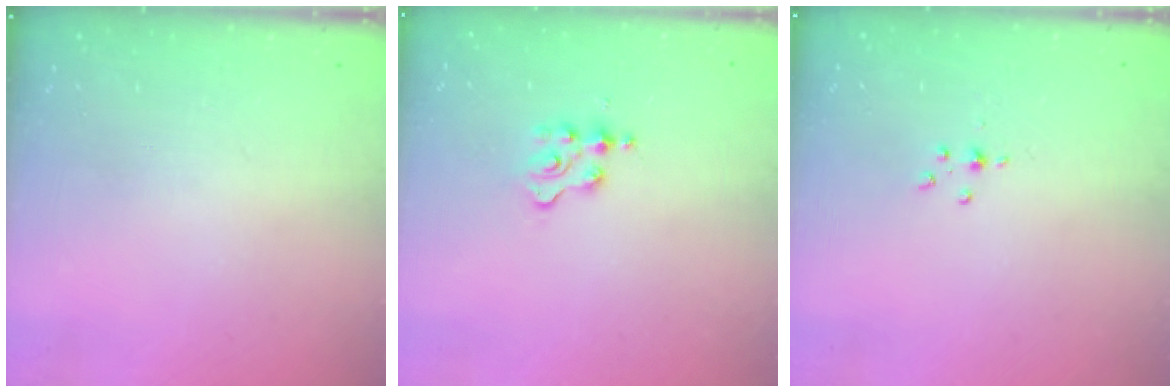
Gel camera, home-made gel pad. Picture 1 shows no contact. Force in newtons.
{"total": 2.2, "press": 2.1, "slide": 0.3}
{"total": 2.9, "press": 2.9, "slide": 0.4}